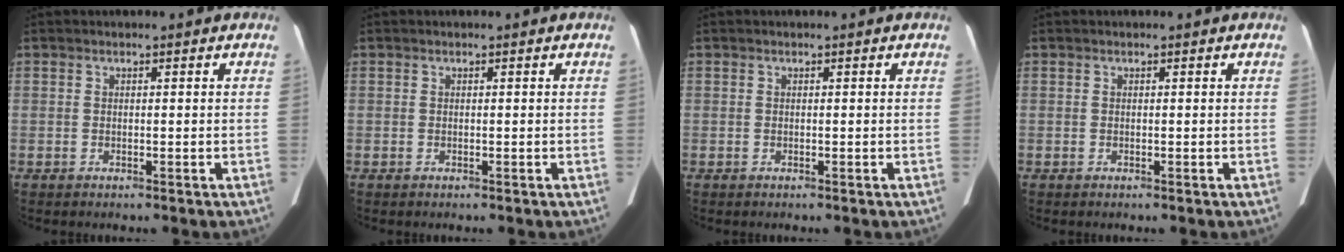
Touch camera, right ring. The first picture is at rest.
{"total": 0.0}
{"total": 0.0}
{"total": 0.0}